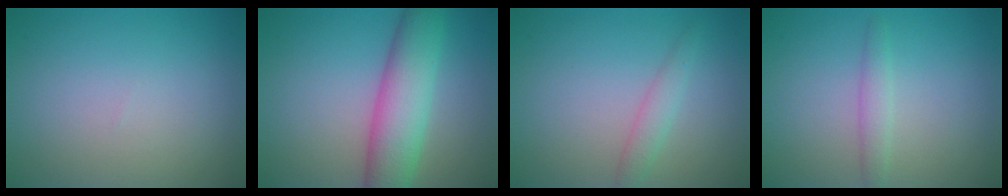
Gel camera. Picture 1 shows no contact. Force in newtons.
{"total": 6.8, "press": 6.8, "slide": 0.1}
{"total": 1.6, "press": 1.6, "slide": 0.0}
{"total": 1.5, "press": 1.5, "slide": 0.1}